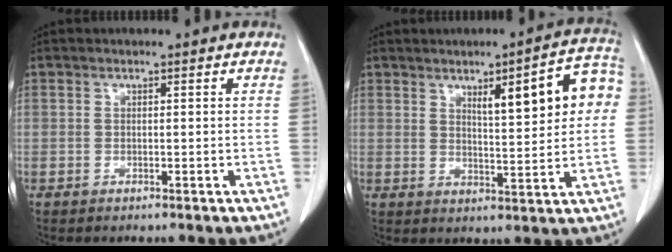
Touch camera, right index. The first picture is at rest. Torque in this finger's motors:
{"motor_torque": [0.39, 0.15, 0.22, 0.03]}